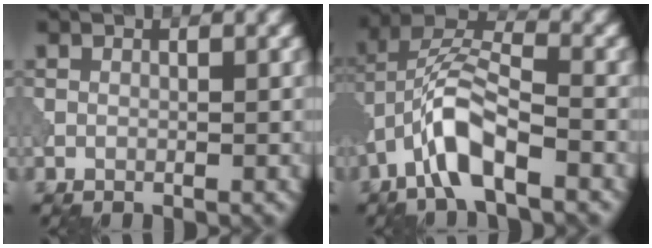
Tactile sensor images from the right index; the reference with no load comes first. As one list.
[{"total": 6.6, "force": [-3.2, 2.2, 5.3], "torque": [-0.104, 0.015, -0.067]}]